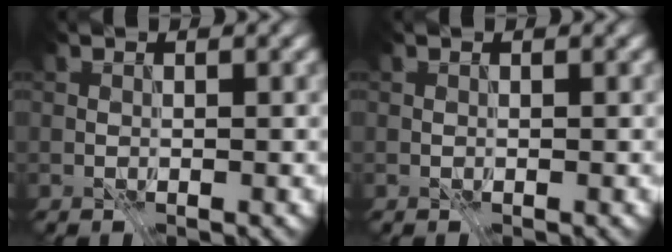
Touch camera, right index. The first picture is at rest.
{"total": 0.0}